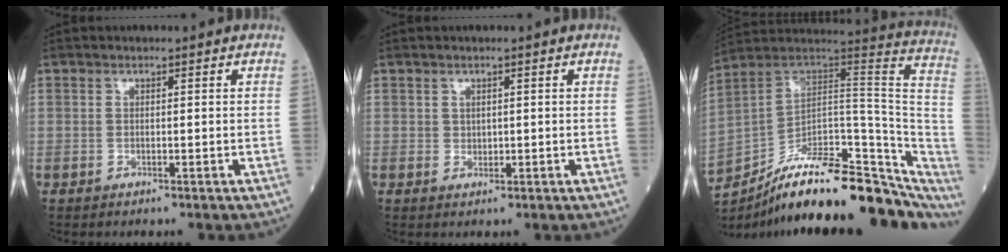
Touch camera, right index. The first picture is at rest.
{"total": 0.6, "force": [0.2, 0.5, 0.3], "torque": [-0.007, -0.001, 0.003]}
{"total": 27.9, "force": [-20.3, 9.7, 16.5], "torque": [-0.193, 0.036, -0.292]}